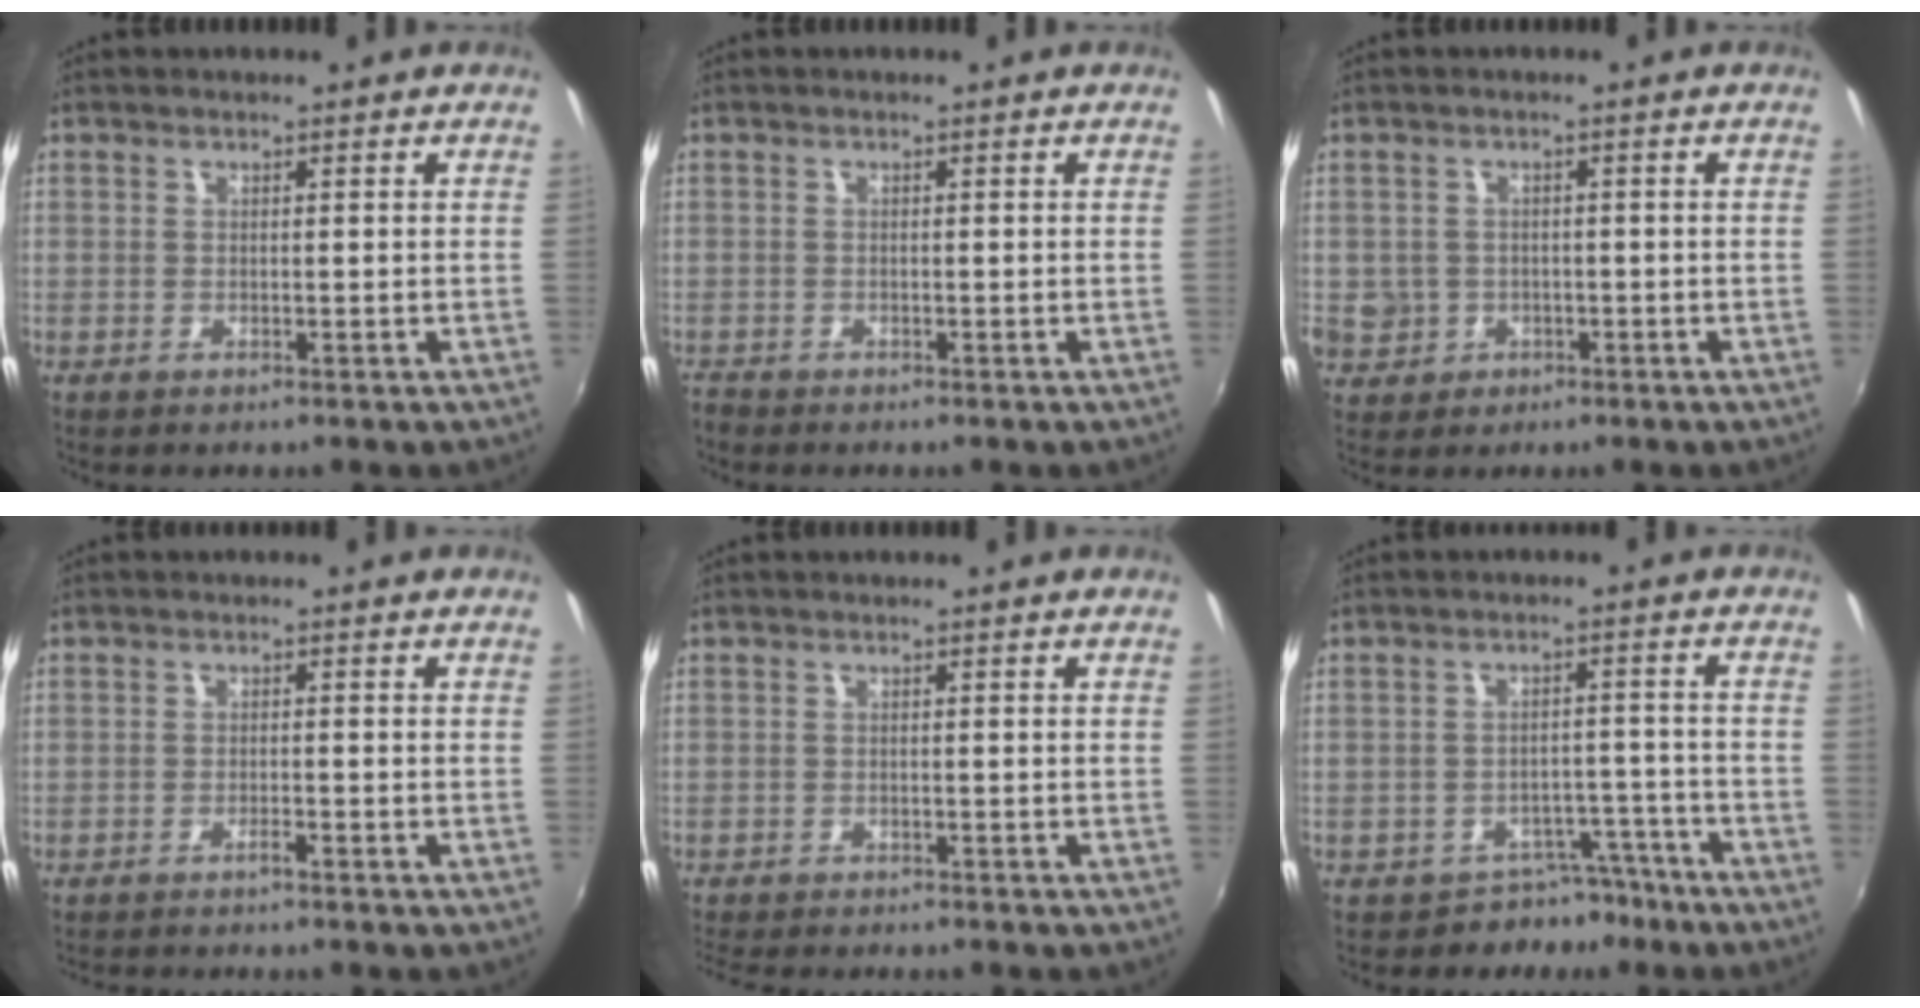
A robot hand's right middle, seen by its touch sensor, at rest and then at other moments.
{"total": 1.5, "force": [-1.4, 0.4, 0.2], "torque": [-0.008, -0.008, -0.030]}
{"total": 6.7, "force": [-1.2, 6.4, 1.9], "torque": [-0.068, 0.006, -0.008]}
{"total": 2.1, "force": [-1.9, 0.0, 0.8], "torque": [-0.022, -0.002, -0.035]}
{"total": 6.0, "force": [-5.5, 0.9, 2.0], "torque": [-0.055, -0.019, -0.090]}
{"total": 6.2, "force": [-5.0, 3.6, 0.3], "torque": [-0.002, 0.028, -0.067]}